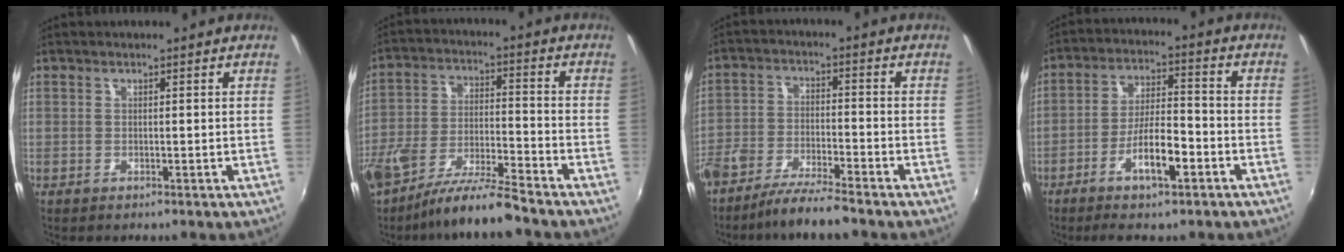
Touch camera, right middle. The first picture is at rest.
{"total": 12.4, "force": [-9.8, 1.4, 7.6], "torque": [-0.155, -0.016, -0.178]}
{"total": 8.7, "force": [-7.3, 1.0, 4.8], "torque": [-0.105, -0.012, -0.136]}
{"total": 8.5, "force": [-4.7, 1.7, 6.9], "torque": [-0.137, 0.001, -0.081]}